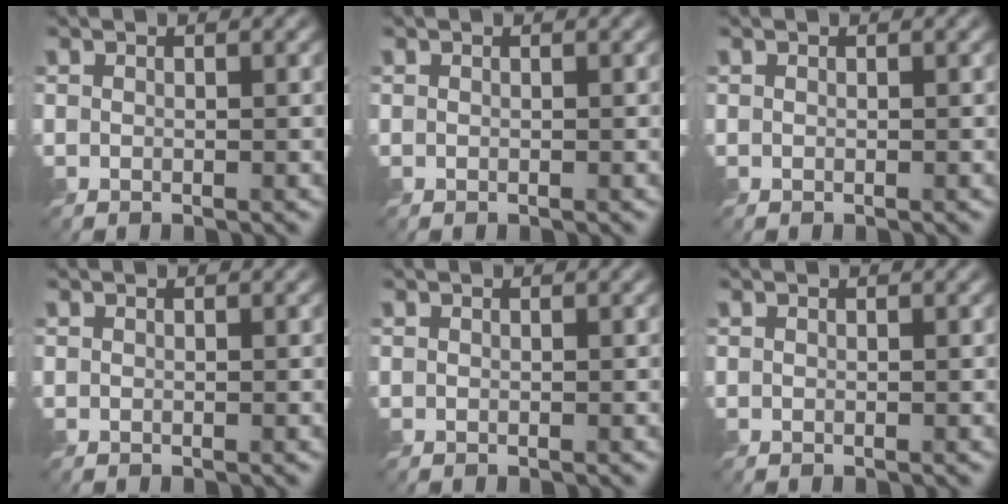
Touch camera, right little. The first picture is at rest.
{"total": 0.0}
{"total": 0.0}
{"total": 0.0}
{"total": 0.0}
{"total": 0.0}